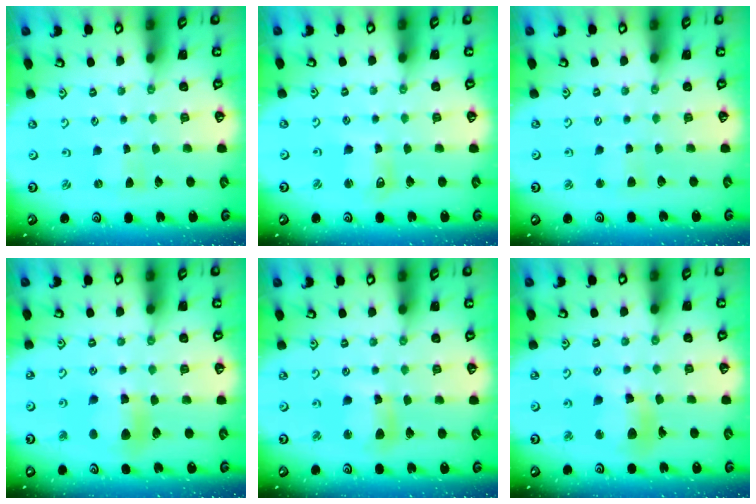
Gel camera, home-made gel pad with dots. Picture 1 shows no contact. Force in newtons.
{"total": 5.4, "press": 5.4, "slide": 0.8}
{"total": 2.8, "press": 2.8, "slide": 0.3}
{"total": 9.1, "press": 9.1, "slide": 1.0}
{"total": 9.5, "press": 9.4, "slide": 1.0}
{"total": 11.0, "press": 10.9, "slide": 1.1}